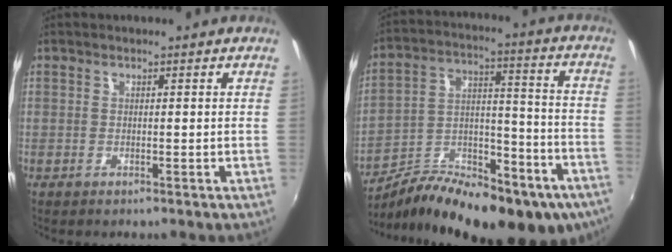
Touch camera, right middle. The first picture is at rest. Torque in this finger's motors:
{"motor_torque": [1.18, -0.95, 0.29, 0.14]}